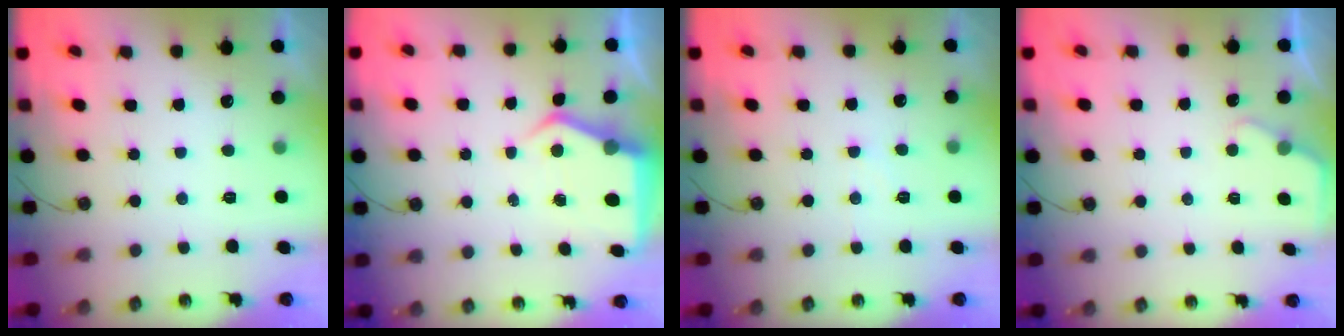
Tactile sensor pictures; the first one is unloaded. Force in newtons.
{"total": 6.0, "press": 5.9, "slide": 0.7}
{"total": 5.3, "press": 5.3, "slide": 0.8}
{"total": 1.7, "press": 1.7, "slide": 0.3}